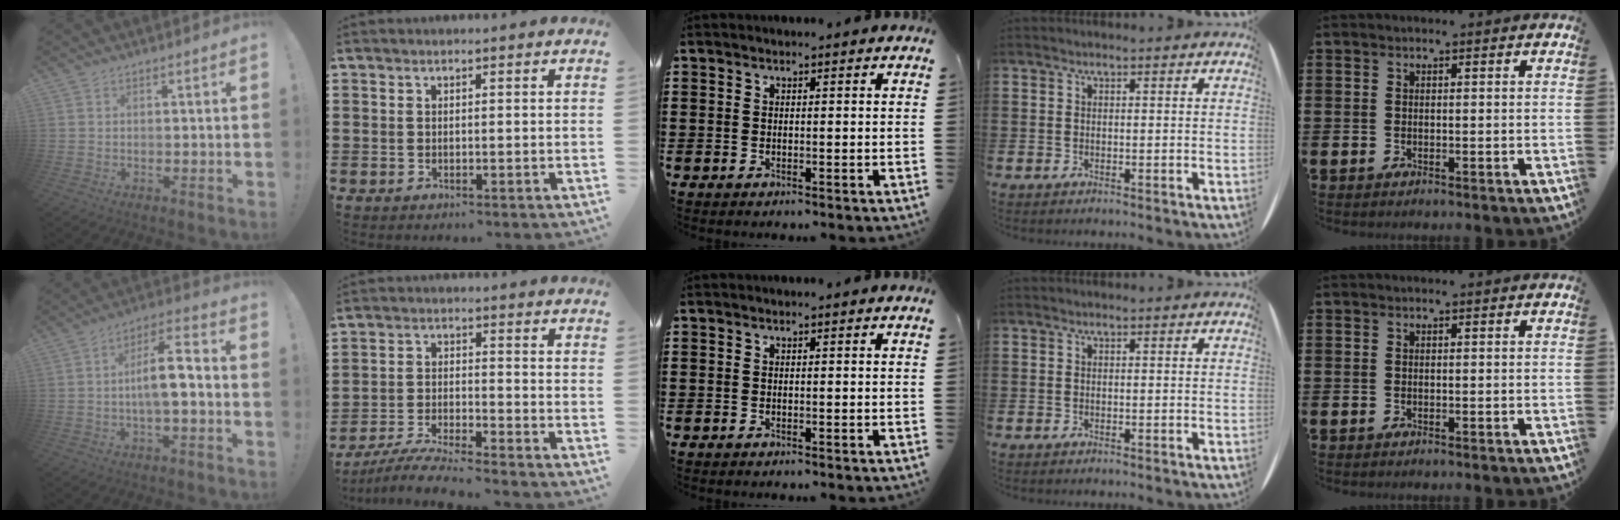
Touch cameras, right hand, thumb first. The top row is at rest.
{"thumb": {"total": 10.5, "force": [-1.2, 3.1, 10.0], "torque": [-0.160, 0.006, -0.026]}, "index": {"total": 5.3, "force": [-5.0, -0.2, 1.6], "torque": [-0.041, -0.011, -0.101]}}